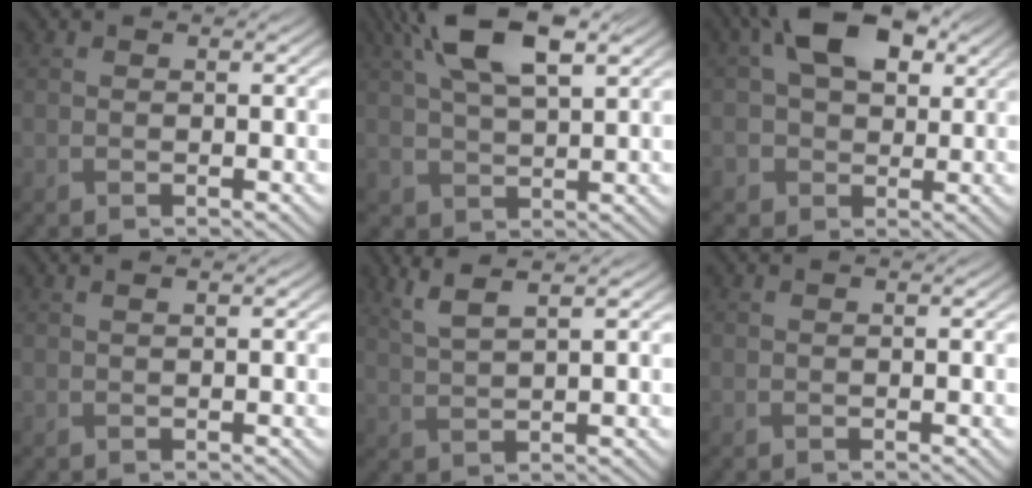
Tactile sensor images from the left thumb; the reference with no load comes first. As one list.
[{"total": 10.6, "force": [4.7, 5.0, 8.1], "torque": [-0.177, 0.014, 0.087]}, {"total": 9.0, "force": [2.6, 6.2, 6.0], "torque": [-0.120, 0.005, 0.048]}, {"total": 0.6, "force": [0.4, 0.0, 0.4], "torque": [-0.012, 0.004, 0.004]}, {"total": 3.9, "force": [2.5, 0.7, 3.0], "torque": [-0.070, 0.012, 0.055]}, {"total": 0.0}]